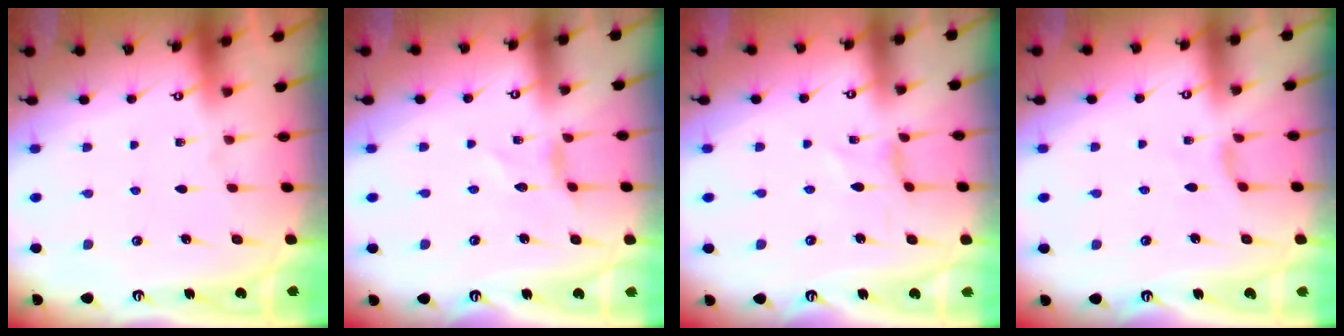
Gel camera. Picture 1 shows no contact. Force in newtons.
{"total": 1.4, "press": 1.4, "slide": 0.2}
{"total": 0.0}
{"total": 1.8, "press": 1.7, "slide": 0.5}